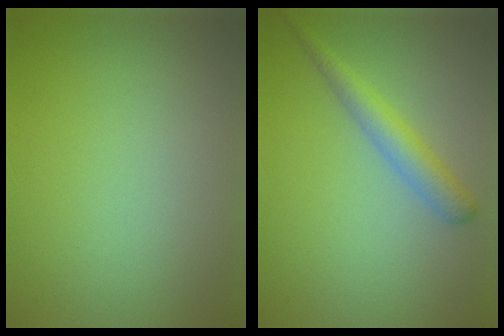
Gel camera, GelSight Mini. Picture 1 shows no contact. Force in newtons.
{"total": 2.7, "press": 2.7, "slide": 0.1}